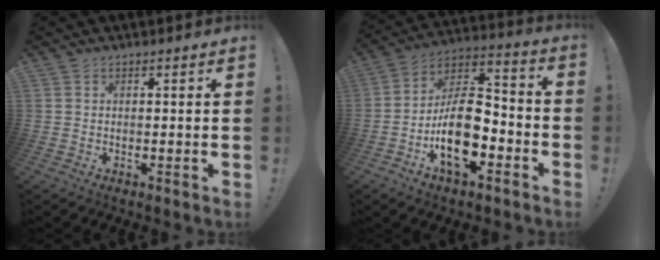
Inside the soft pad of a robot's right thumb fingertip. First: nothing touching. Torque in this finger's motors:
{"motor_torque": [3.15, 1.74, 1.37, -1.37, 0.16]}